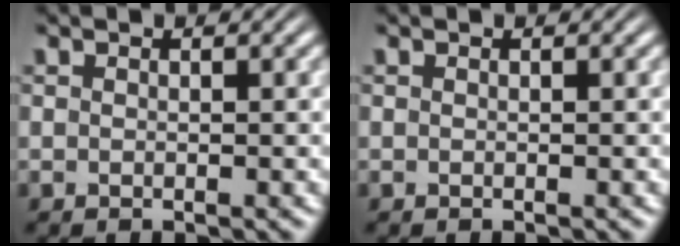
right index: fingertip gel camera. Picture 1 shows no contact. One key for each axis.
{"total": 0.0}